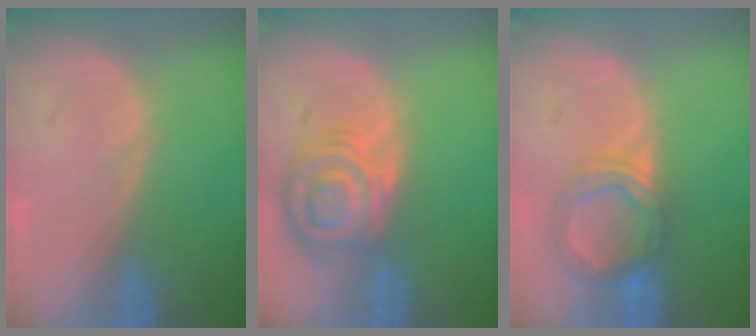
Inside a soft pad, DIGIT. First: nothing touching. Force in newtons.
{"total": 8.3, "press": 7.3, "slide": 3.9}
{"total": 5.4, "press": 5.1, "slide": 1.6}